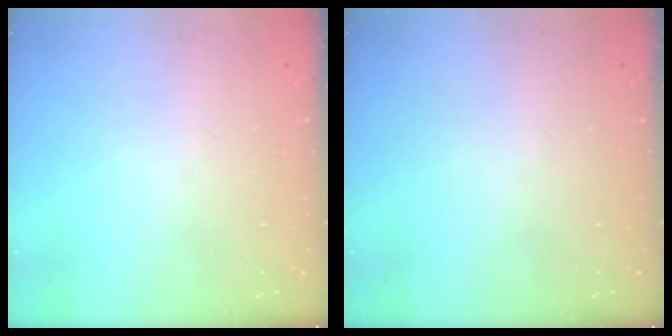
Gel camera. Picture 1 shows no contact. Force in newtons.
{"total": 0.0}